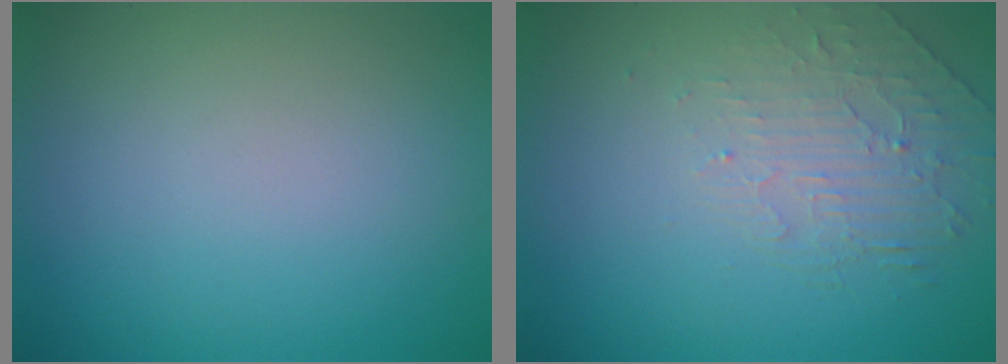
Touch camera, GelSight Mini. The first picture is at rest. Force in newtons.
{"total": 2.1, "press": 1.2, "slide": 1.7}